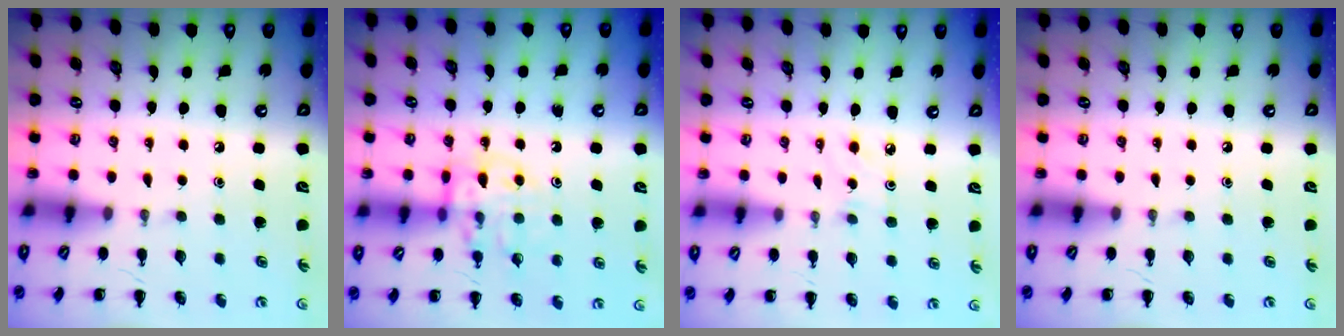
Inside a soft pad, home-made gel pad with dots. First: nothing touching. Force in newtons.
{"total": 11.3, "press": 11.2, "slide": 1.6}
{"total": 2.1, "press": 2.0, "slide": 0.8}
{"total": 0.0}